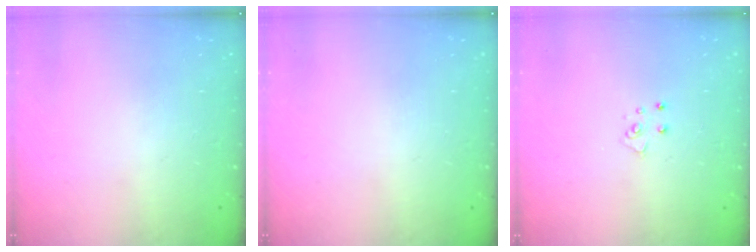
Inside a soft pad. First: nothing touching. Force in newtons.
{"total": 0.0}
{"total": 4.0, "press": 4.0, "slide": 0.3}